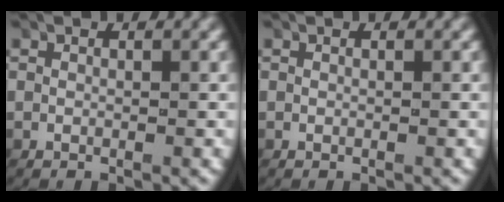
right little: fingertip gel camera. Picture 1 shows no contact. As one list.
[{"total": 0.0}]